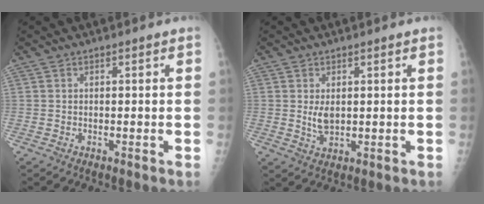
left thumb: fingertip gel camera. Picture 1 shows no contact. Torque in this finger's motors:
{"motor_torque": [0.06, 0.03, 0.40, 0.03, 0.03]}